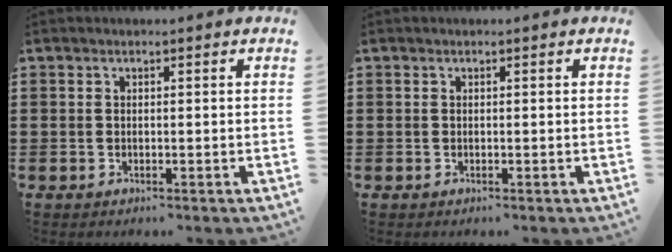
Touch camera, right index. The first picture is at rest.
{"total": 0.0}